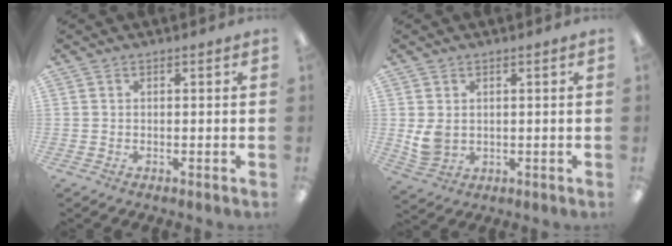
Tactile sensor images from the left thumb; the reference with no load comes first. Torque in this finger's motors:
{"motor_torque": [0.52, 0.75, 0.18, -0.60, 0.03]}